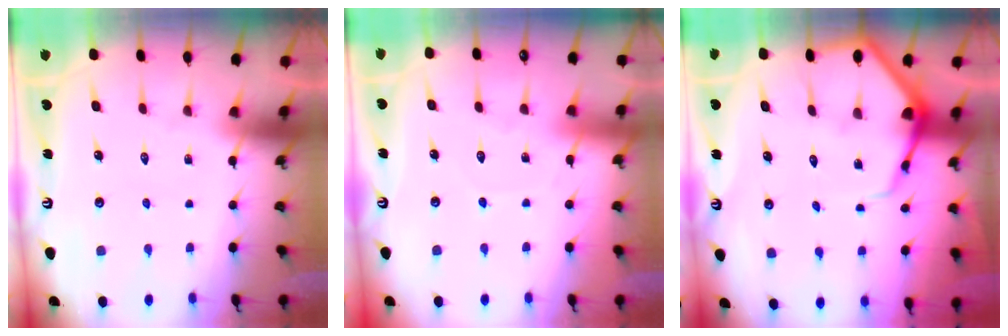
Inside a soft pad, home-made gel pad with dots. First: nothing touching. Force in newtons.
{"total": 2.9, "press": 2.9, "slide": 0.3}
{"total": 6.7, "press": 6.7, "slide": 0.7}